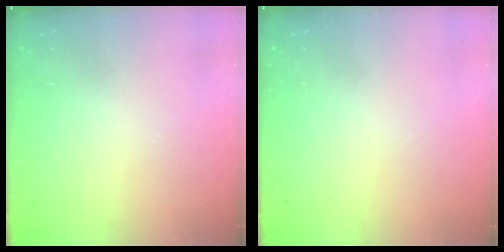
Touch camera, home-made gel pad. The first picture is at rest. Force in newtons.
{"total": 0.0}